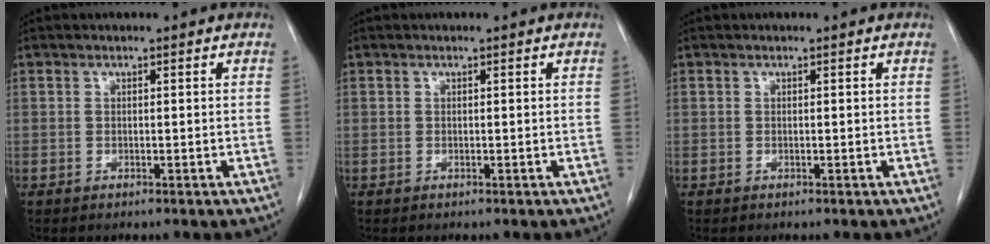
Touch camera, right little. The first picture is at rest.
{"total": 0.0}
{"total": 0.0}